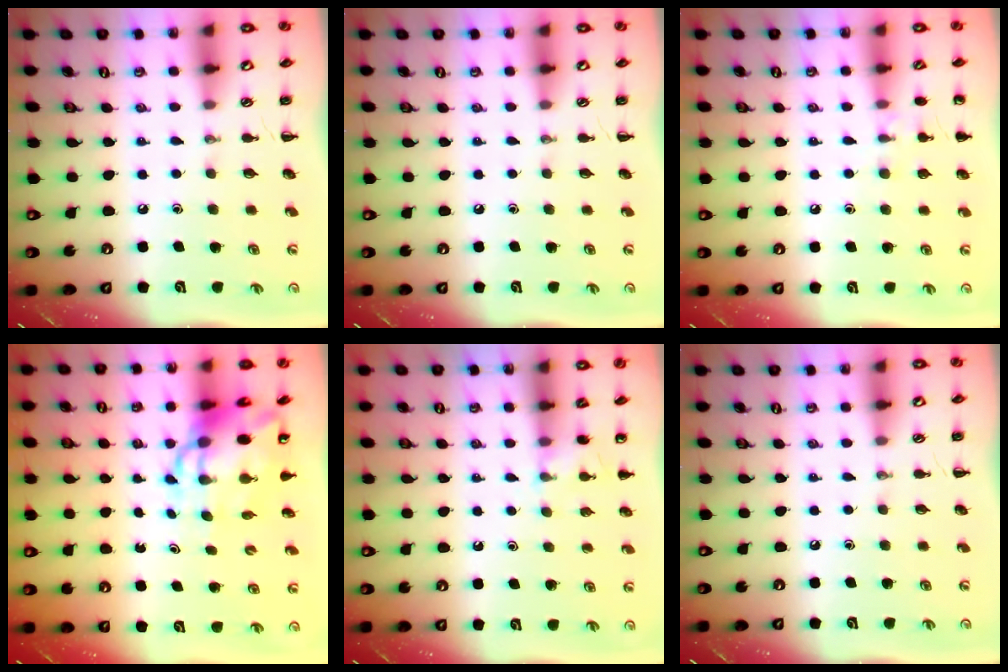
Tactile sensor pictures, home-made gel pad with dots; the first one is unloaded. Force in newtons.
{"total": 0.0}
{"total": 6.8, "press": 6.5, "slide": 2.1}
{"total": 10.1, "press": 9.7, "slide": 2.7}
{"total": 5.8, "press": 5.5, "slide": 1.9}
{"total": 0.0}